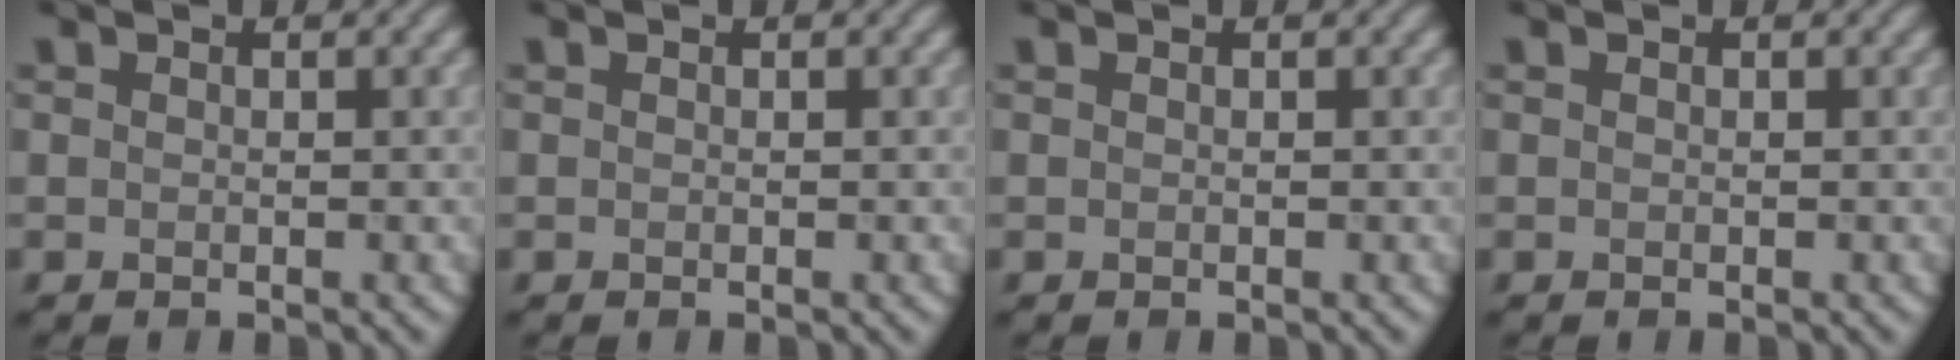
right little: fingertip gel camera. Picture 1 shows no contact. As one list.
[{"total": 0.0}, {"total": 0.0}, {"total": 0.0}]